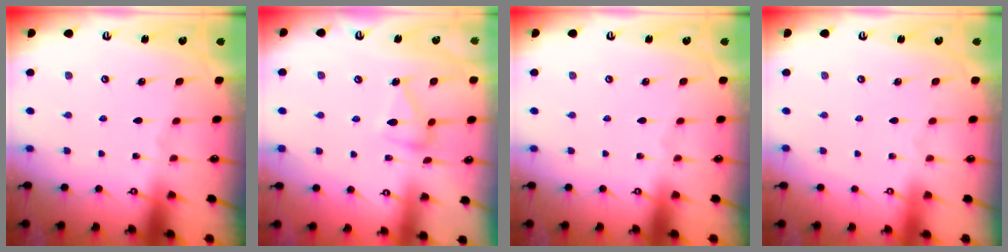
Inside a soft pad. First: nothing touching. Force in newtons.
{"total": 10.4, "press": 10.4, "slide": 0.5}
{"total": 0.0}
{"total": 3.9, "press": 3.9, "slide": 0.1}